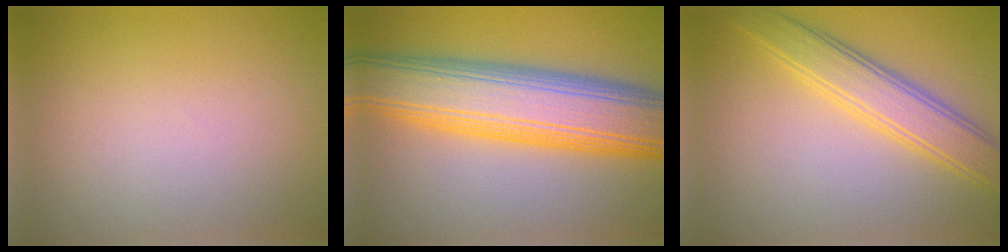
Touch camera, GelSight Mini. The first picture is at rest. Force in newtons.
{"total": 11.4, "press": 11.4, "slide": 0.3}
{"total": 4.5, "press": 4.5, "slide": 0.1}